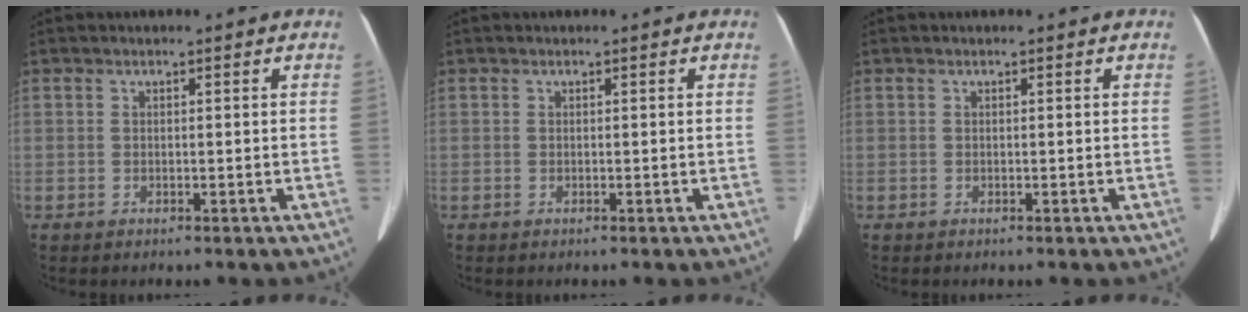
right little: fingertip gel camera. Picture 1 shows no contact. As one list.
[{"total": 0.0}, {"total": 0.0}]